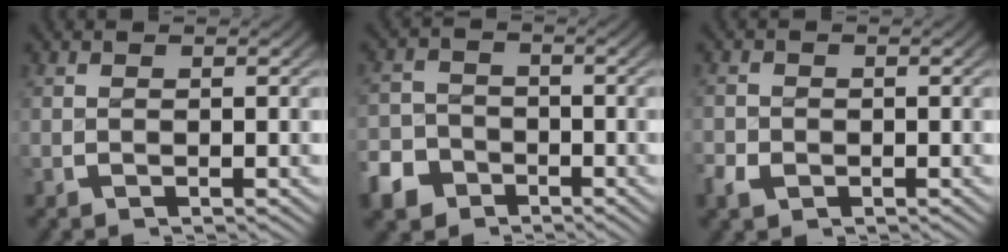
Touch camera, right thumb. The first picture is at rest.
{"total": 6.2, "force": [-4.2, 4.5, 0.8], "torque": [-0.014, -0.027, -0.074]}
{"total": 1.8, "force": [-1.1, 1.3, 0.0], "torque": [-0.001, -0.010, -0.022]}